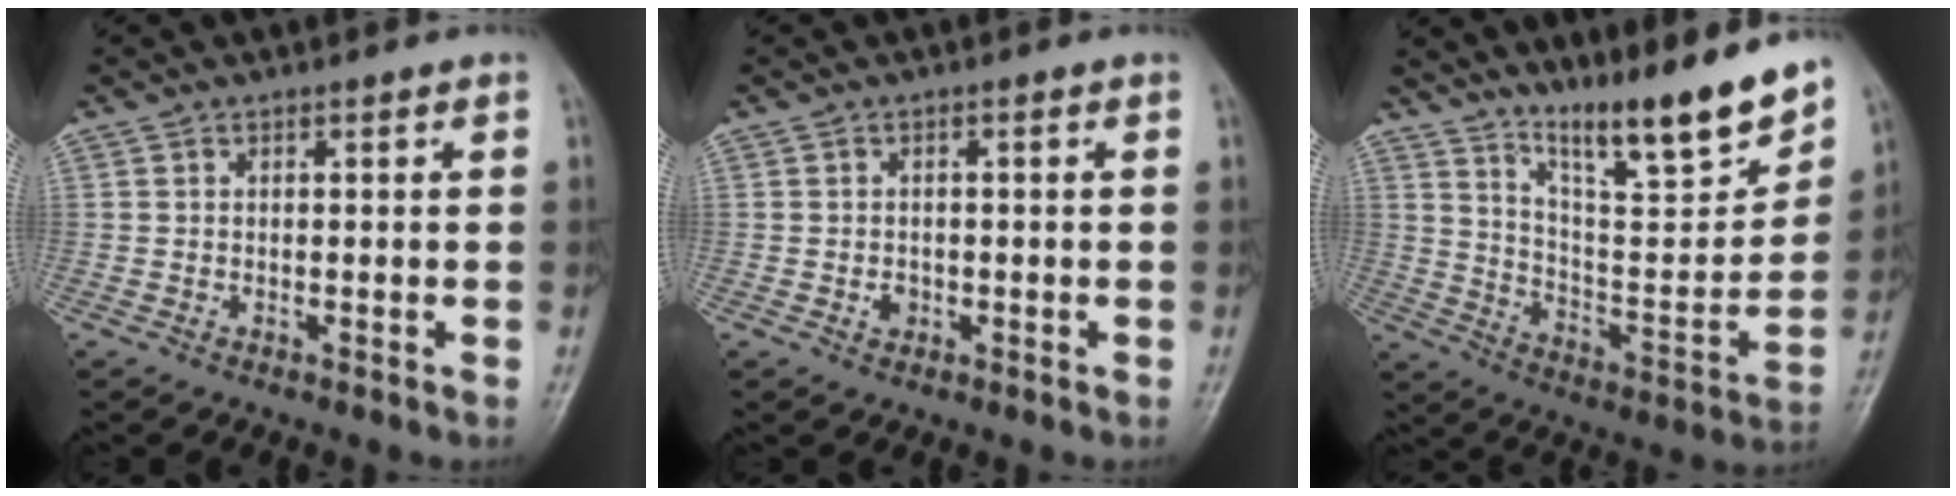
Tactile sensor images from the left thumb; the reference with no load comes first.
{"total": 1.7, "force": [-0.5, 1.4, 0.9], "torque": [-0.006, 0.004, -0.007]}
{"total": 16.8, "force": [13.3, 2.1, 10.0], "torque": [-0.130, -0.089, 0.233]}